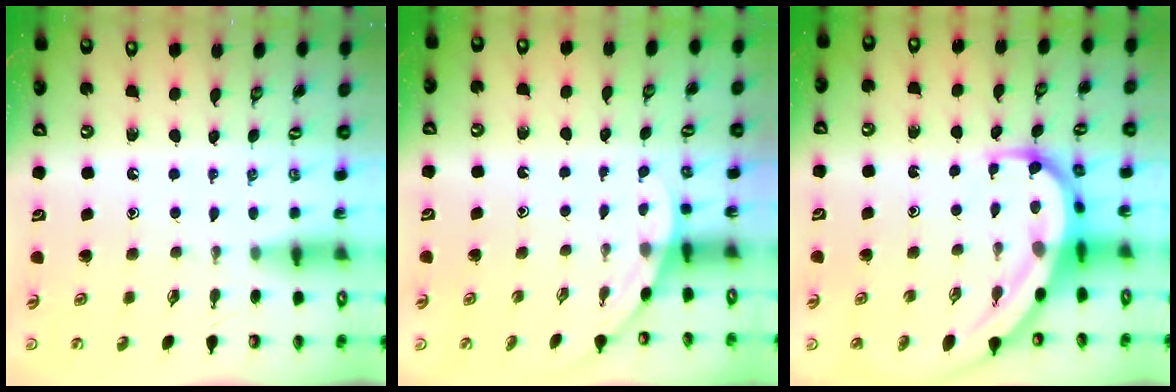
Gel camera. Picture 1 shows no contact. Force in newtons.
{"total": 2.0, "press": 2.0, "slide": 0.0}
{"total": 9.4, "press": 9.3, "slide": 1.0}